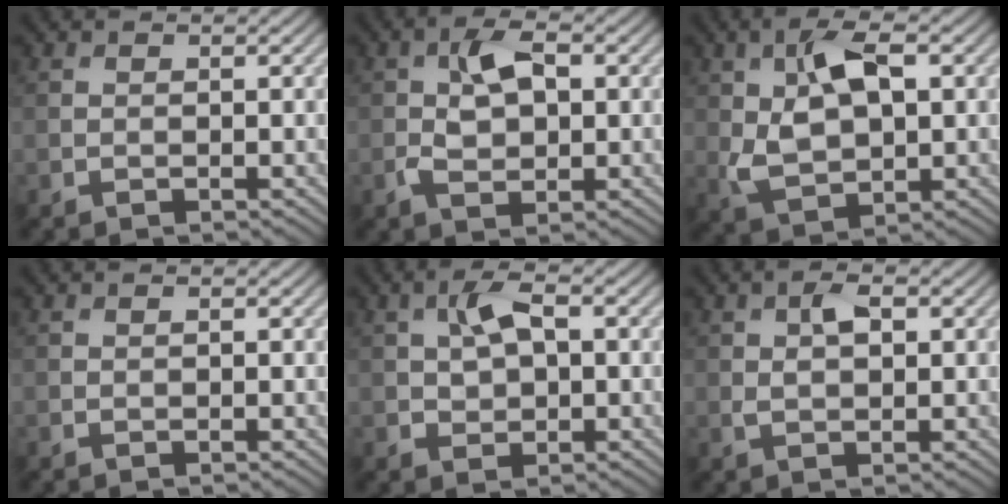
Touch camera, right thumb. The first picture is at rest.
{"total": 5.1, "force": [0.5, 3.0, 4.1], "torque": [-0.085, 0.001, 0.009]}
{"total": 8.7, "force": [1.8, 4.8, 7.0], "torque": [-0.150, 0.003, 0.031]}
{"total": 0.0}
{"total": 4.8, "force": [1.0, 2.8, 3.8], "torque": [-0.079, 0.007, 0.016]}
{"total": 3.0, "force": [0.8, 1.6, 2.5], "torque": [-0.048, 0.001, 0.015]}